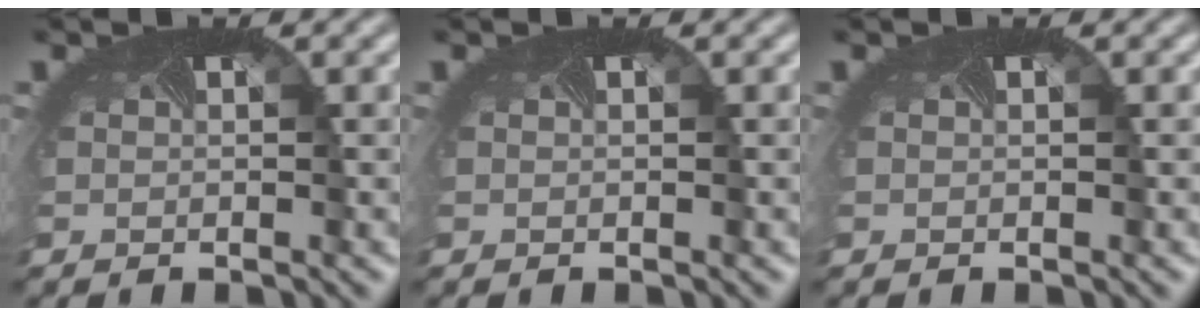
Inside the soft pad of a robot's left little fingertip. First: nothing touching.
{"total": 0.0}
{"total": 0.0}